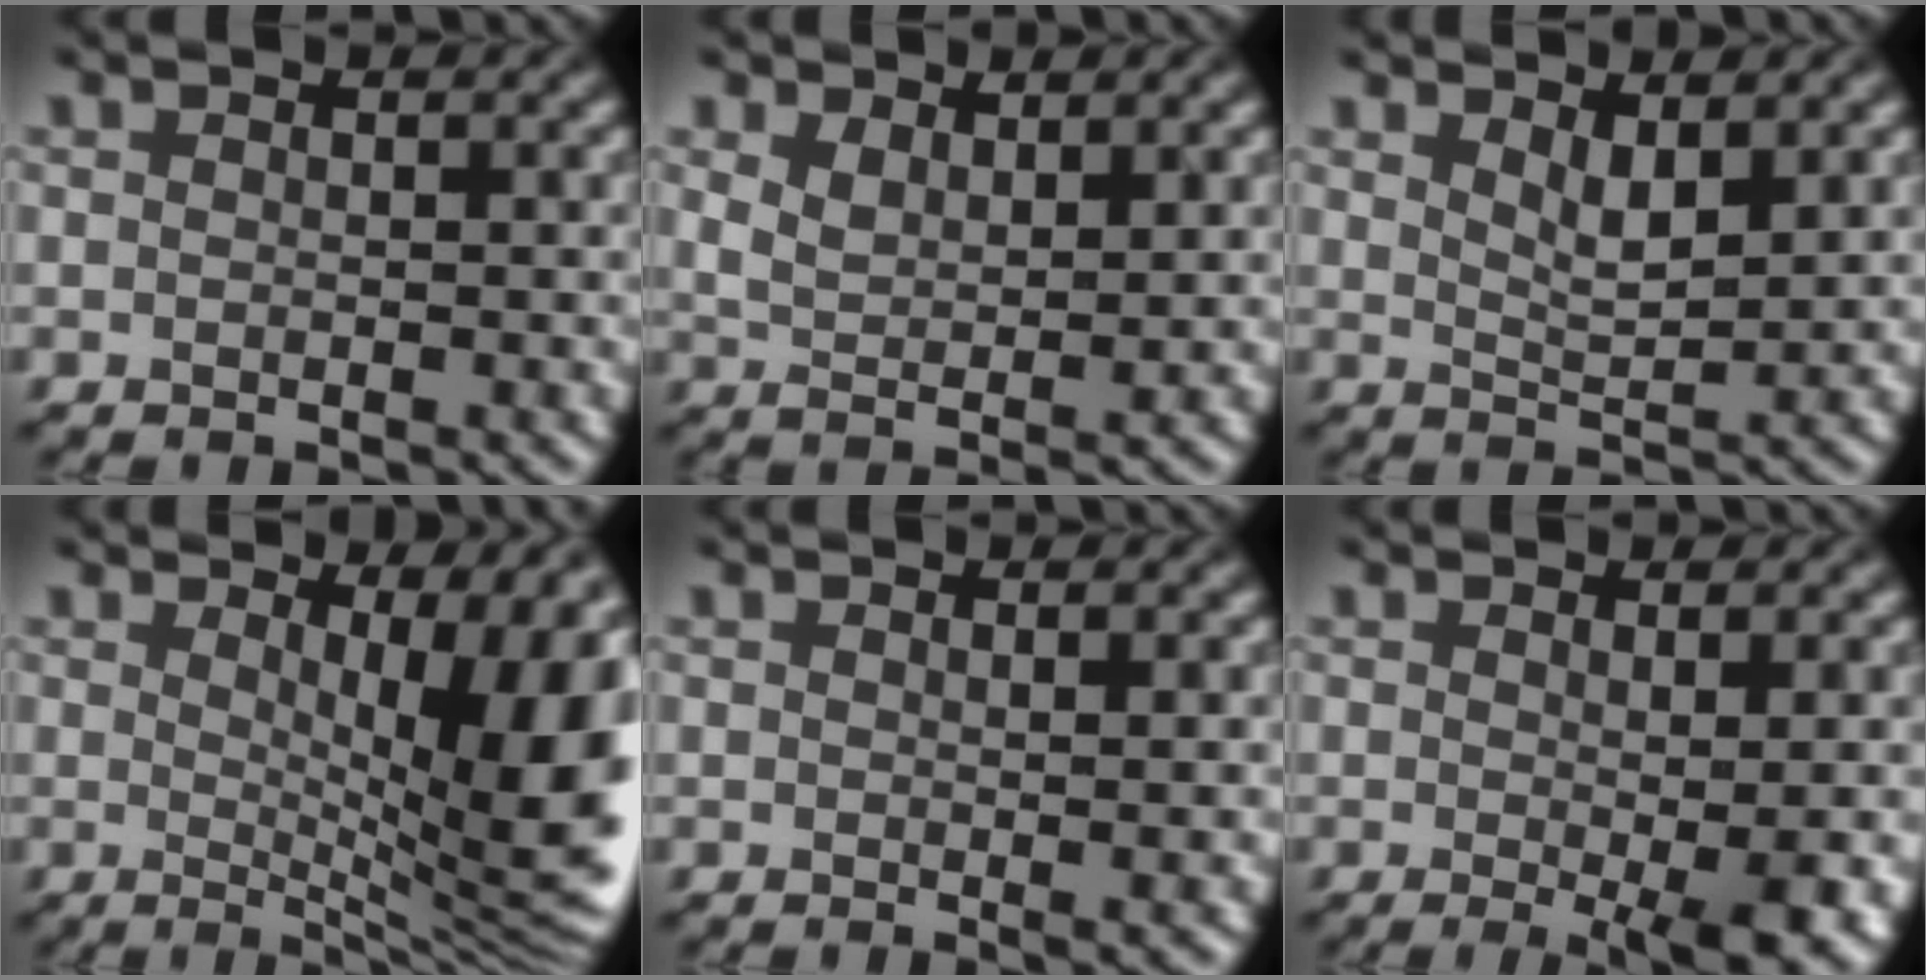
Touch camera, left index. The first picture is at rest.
{"total": 2.4, "force": [1.4, 0.9, 1.7], "torque": [-0.038, -0.006, 0.027]}
{"total": 2.5, "force": [1.6, 0.7, 1.9], "torque": [-0.034, -0.008, 0.028]}
{"total": 13.2, "force": [2.9, 4.7, 12.0], "torque": [-0.122, 0.001, 0.039]}
{"total": 1.6, "force": [0.7, 0.4, 1.4], "torque": [-0.015, 0.000, 0.007]}
{"total": 4.8, "force": [-0.4, 0.8, 4.8], "torque": [-0.063, -0.010, -0.006]}